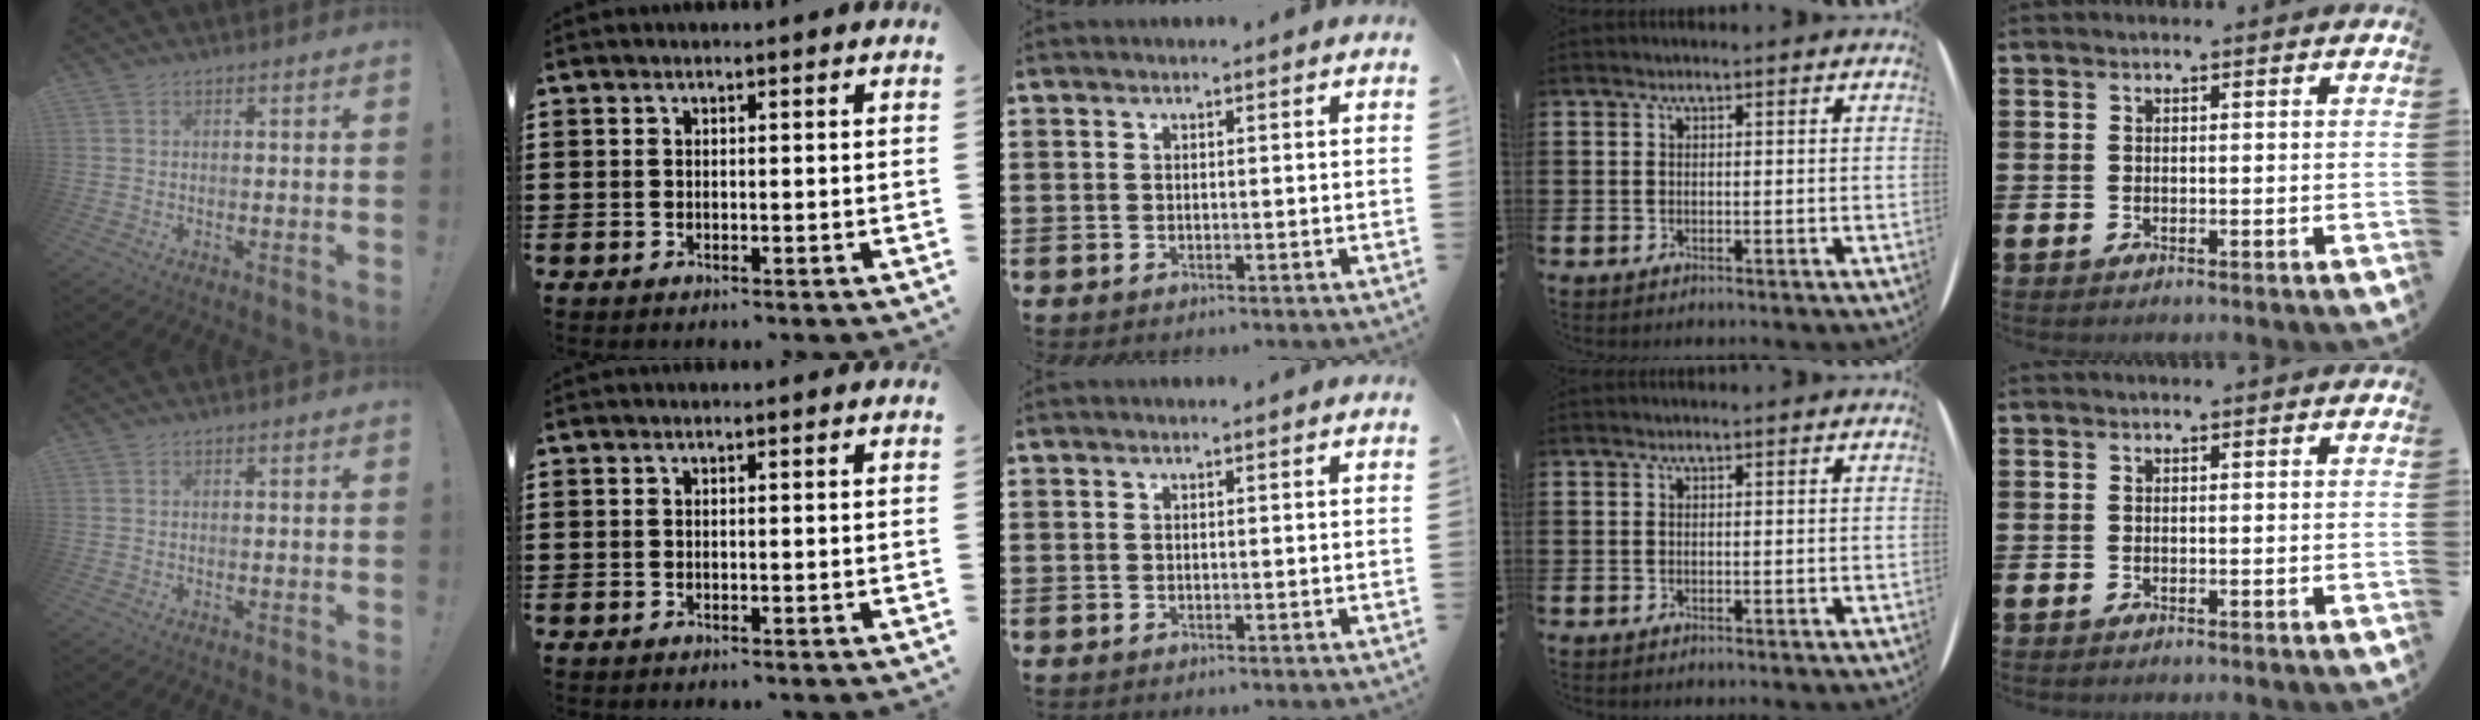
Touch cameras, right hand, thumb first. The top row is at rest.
{}